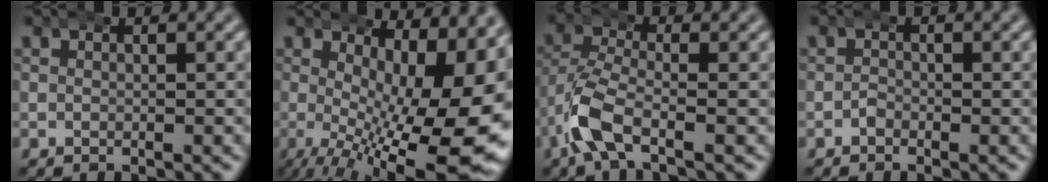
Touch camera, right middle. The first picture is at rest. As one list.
[{"total": 10.5, "force": [-1.4, 4.1, 9.6], "torque": [-0.128, -0.039, -0.004]}, {"total": 4.4, "force": [-2.0, 2.2, 3.2], "torque": [-0.096, -0.024, -0.028]}, {"total": 0.7, "force": [-0.5, 0.4, -0.1], "torque": [-0.006, -0.003, -0.013]}]